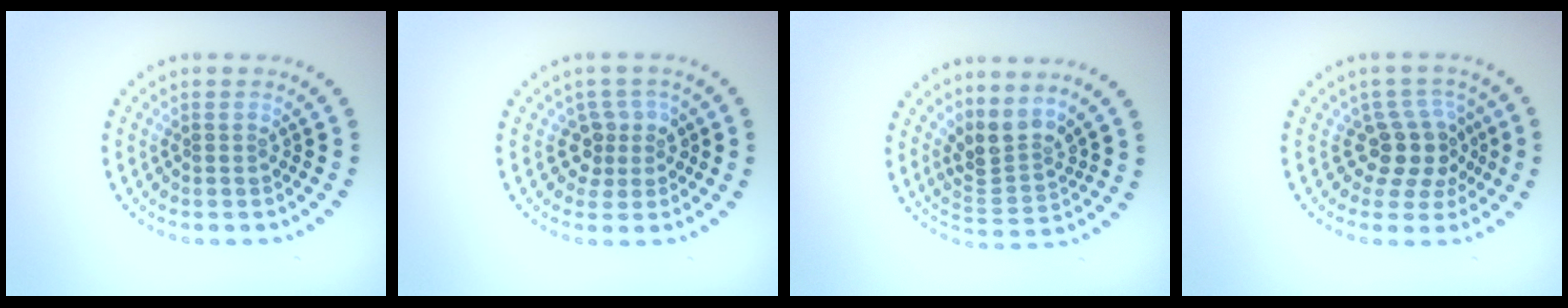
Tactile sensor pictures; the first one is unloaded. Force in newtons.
{"total": 2.4, "press": 1.9, "slide": 1.6}
{"total": 3.3, "press": 2.2, "slide": 2.4}
{"total": 3.8, "press": 2.7, "slide": 2.6}